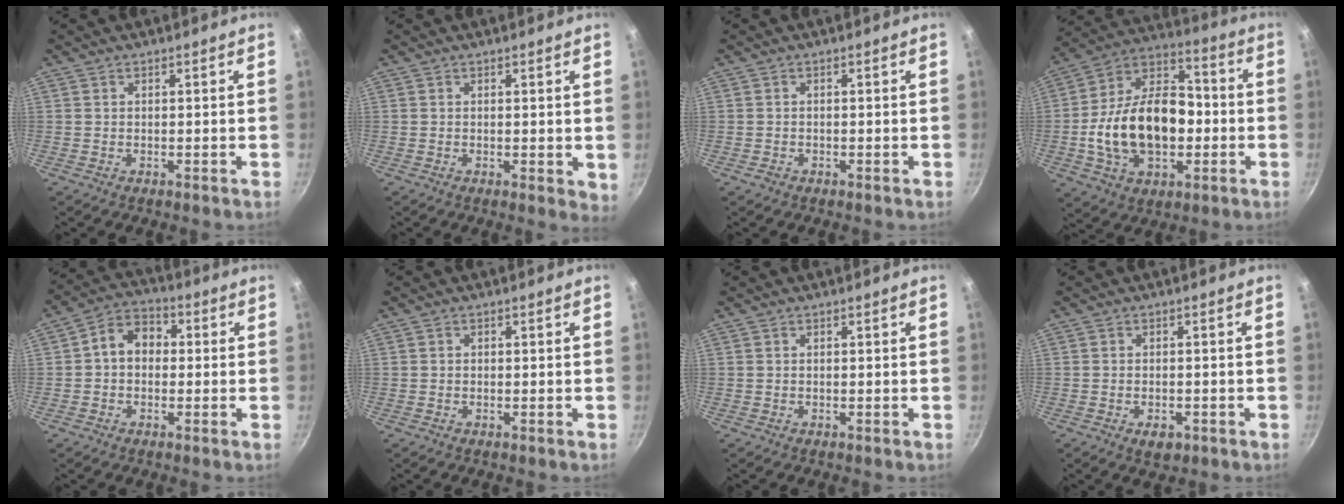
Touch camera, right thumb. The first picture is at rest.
{"total": 2.6, "force": [0.3, 1.1, 2.3], "torque": [-0.026, -0.007, 0.003]}
{"total": 0.8, "force": [-0.5, 0.6, 0.3], "torque": [-0.010, 0.004, -0.008]}
{"total": 21.7, "force": [-2.8, 14.1, 16.3], "torque": [-0.256, 0.044, -0.051]}
{"total": 7.6, "force": [0.2, 5.9, 4.7], "torque": [-0.043, 0.024, -0.016]}
{"total": 0.5, "force": [-0.1, 0.5, 0.1], "torque": [-0.001, 0.003, -0.003]}
{"total": 0.0}
{"total": 3.2, "force": [-1.5, 1.9, 2.1], "torque": [-0.033, 0.005, -0.016]}